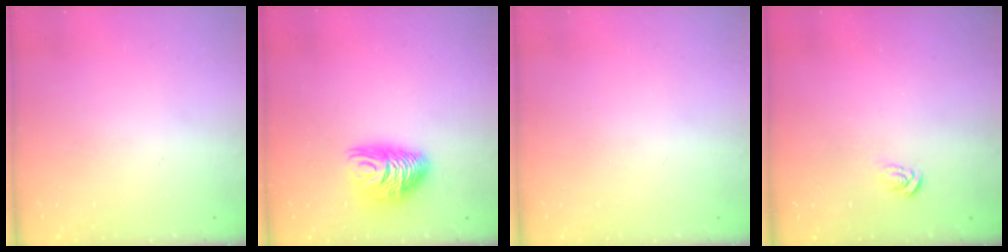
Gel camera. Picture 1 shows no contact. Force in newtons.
{"total": 9.2, "press": 9.2, "slide": 0.5}
{"total": 0.0}
{"total": 3.6, "press": 3.6, "slide": 0.3}